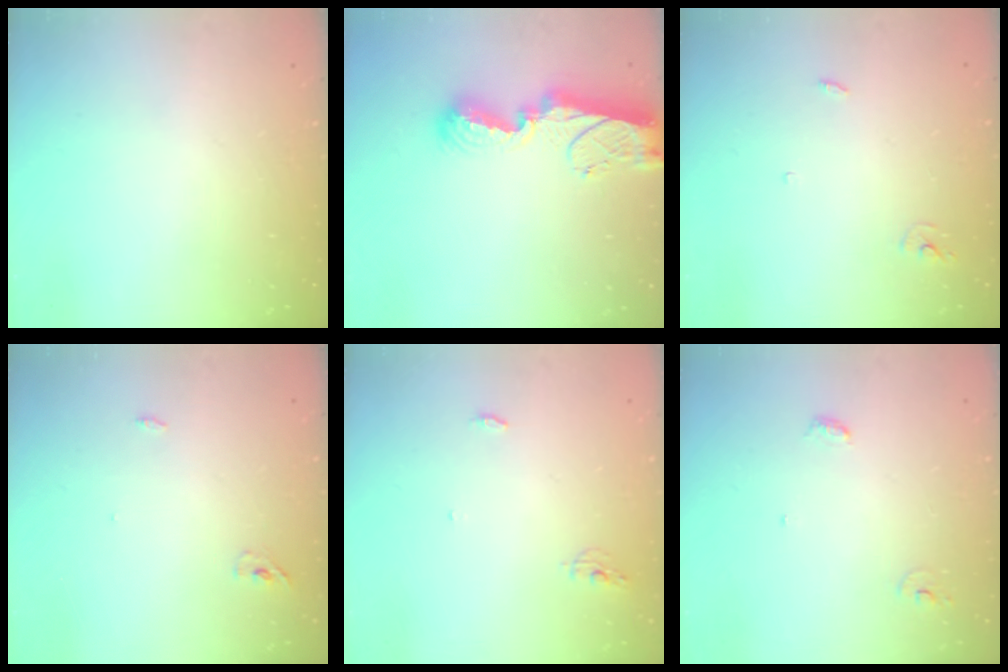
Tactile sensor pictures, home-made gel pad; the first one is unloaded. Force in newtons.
{"total": 11.3, "press": 11.2, "slide": 1.0}
{"total": 2.4, "press": 2.4, "slide": 0.2}
{"total": 6.0, "press": 2.8, "slide": 5.3}
{"total": 4.2, "press": 4.2, "slide": 0.4}
{"total": 3.7, "press": 3.7, "slide": 0.3}